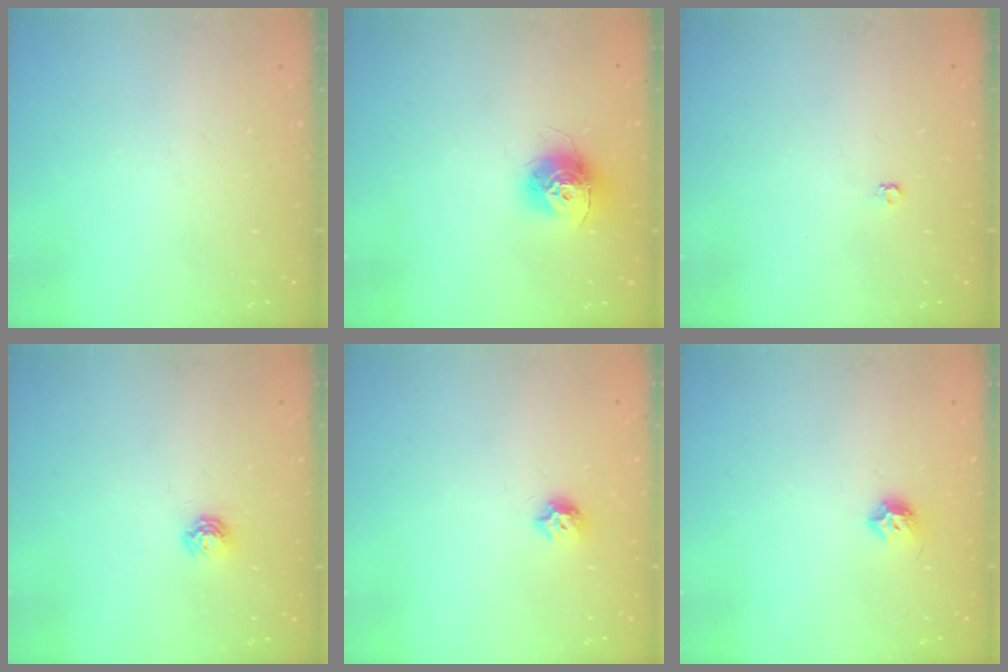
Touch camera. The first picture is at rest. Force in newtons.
{"total": 12.1, "press": 12.1, "slide": 0.8}
{"total": 3.6, "press": 3.5, "slide": 0.6}
{"total": 5.1, "press": 5.1, "slide": 0.5}
{"total": 6.4, "press": 6.4, "slide": 0.3}
{"total": 6.8, "press": 6.7, "slide": 0.8}